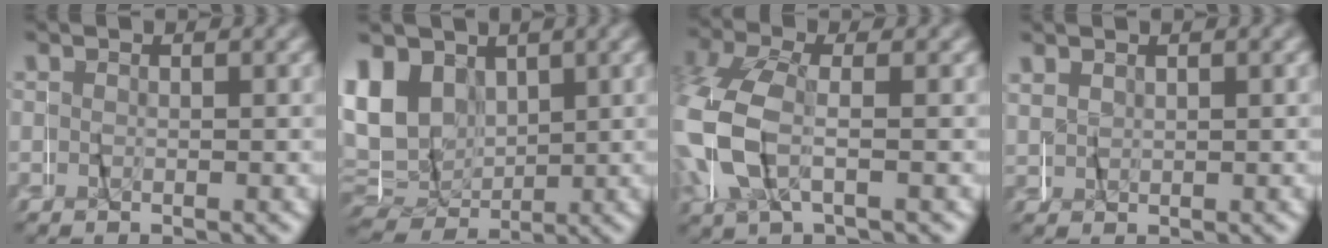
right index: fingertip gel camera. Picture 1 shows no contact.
{"total": 11.3, "force": [1.7, 9.9, 5.0], "torque": [-0.121, -0.009, 0.028]}
{"total": 6.8, "force": [-0.8, 5.2, 4.3], "torque": [-0.155, -0.023, -0.005]}
{"total": 1.0, "force": [0.9, 0.3, -0.3], "torque": [-0.002, 0.004, 0.019]}